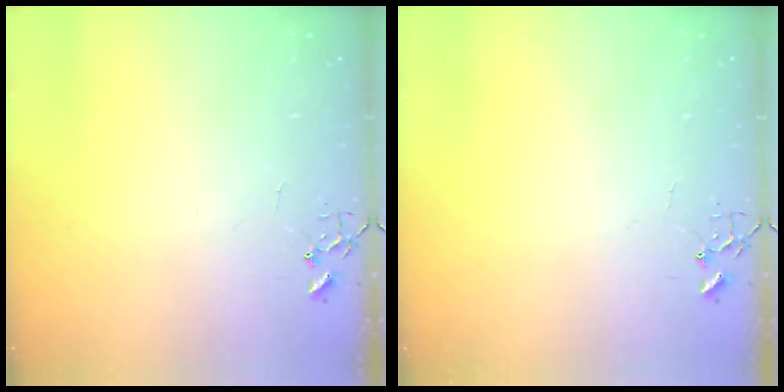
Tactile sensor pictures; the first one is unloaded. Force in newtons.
{"total": 0.0}